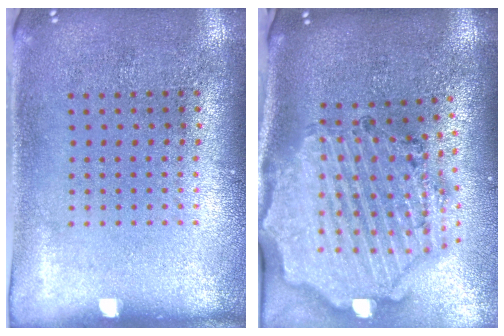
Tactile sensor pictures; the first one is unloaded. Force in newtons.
{"total": 3.0, "press": 2.7, "slide": 1.3}